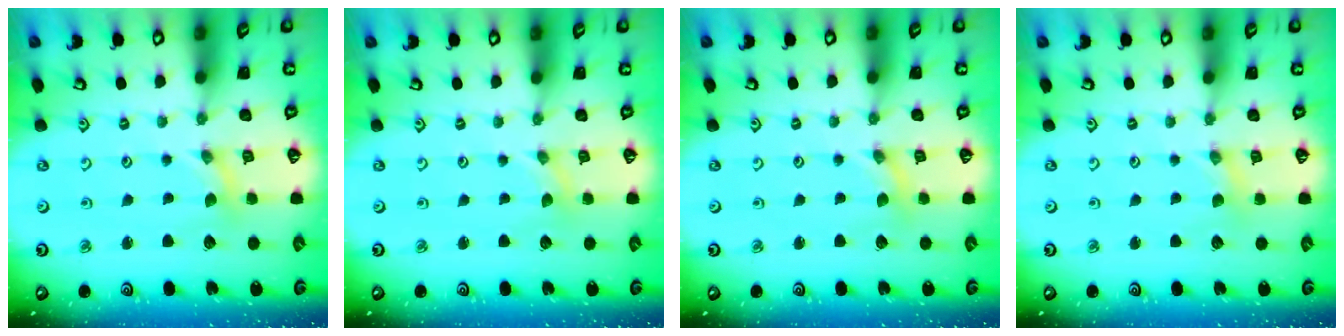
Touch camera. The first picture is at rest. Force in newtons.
{"total": 0.0}
{"total": 0.0}
{"total": 1.4, "press": 1.4, "slide": 0.3}